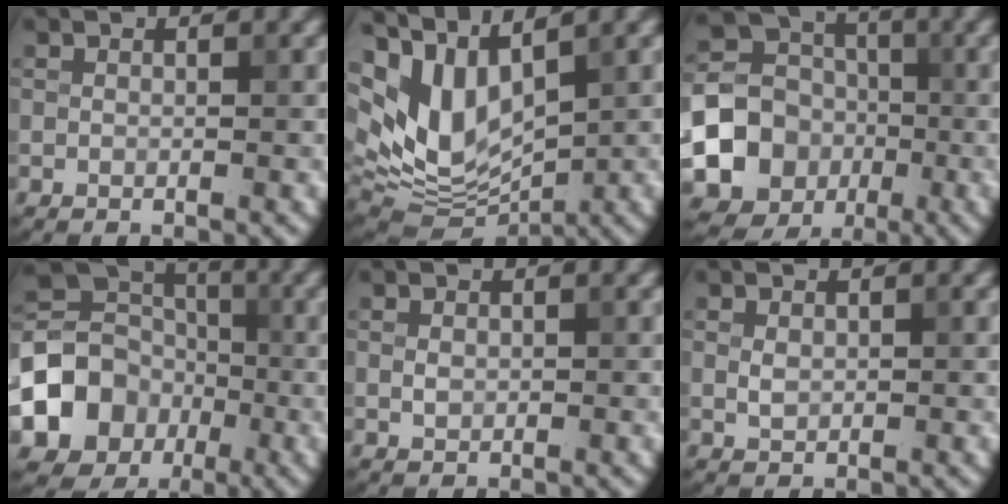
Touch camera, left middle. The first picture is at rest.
{"total": 7.4, "force": [2.9, 4.0, 5.6], "torque": [-0.120, -0.010, 0.064]}
{"total": 16.5, "force": [-4.2, 15.3, 4.4], "torque": [-0.120, -0.021, -0.096]}
{"total": 8.1, "force": [-2.5, 6.8, 3.7], "torque": [-0.058, 0.003, -0.059]}
{"total": 0.8, "force": [0.1, 0.6, 0.5], "torque": [-0.010, -0.001, 0.003]}
{"total": 1.0, "force": [0.2, 0.8, 0.7], "torque": [-0.015, -0.001, 0.006]}